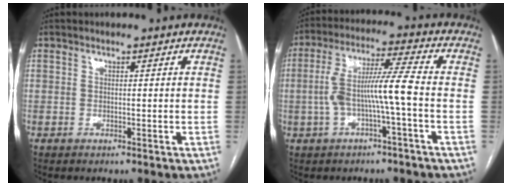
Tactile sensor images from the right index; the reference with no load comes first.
{"total": 9.0, "force": [-1.6, 0.0, 8.8], "torque": [-0.174, 0.025, -0.031]}